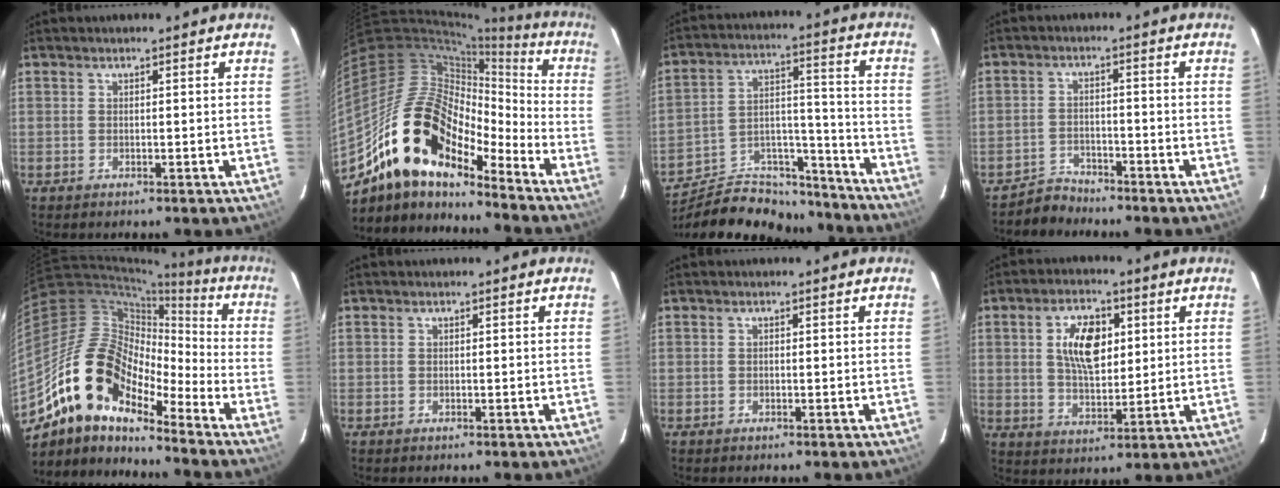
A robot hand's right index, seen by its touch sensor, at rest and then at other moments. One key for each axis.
{"total": 20.2, "fx": -14.1, "fy": 9.0, "fz": 11.4, "tx": -0.206, "ty": -0.003, "tz": -0.267}
{"total": 23.7, "fx": -20.5, "fy": 8.6, "fz": 8.2, "tx": -0.150, "ty": 0.052, "tz": -0.293}
{"total": 3.9, "fx": -3.6, "fy": 1.3, "fz": -0.7, "tx": 0.006, "ty": 0.014, "tz": -0.065}
{"total": 16.6, "fx": -11.9, "fy": 7.1, "fz": 9.0, "tx": -0.156, "ty": 0.003, "tz": -0.236}
{"total": 0.0}
{"total": 0.0}
{"total": 9.8, "fx": 2.7, "fy": 5.0, "fz": 8.0, "tx": -0.146, "ty": 0.012, "tz": 0.052}